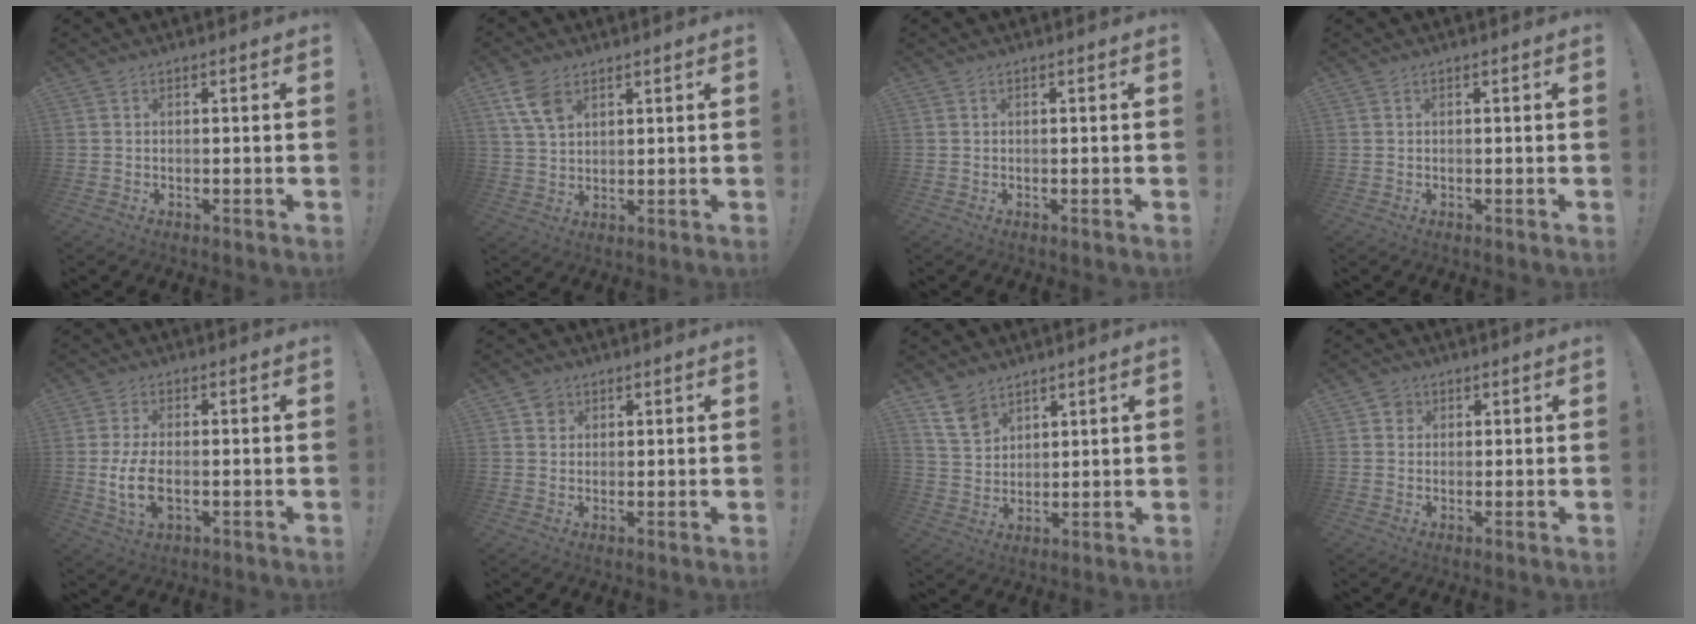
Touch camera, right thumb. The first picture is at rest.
{"total": 7.8, "force": [4.1, 4.5, 4.8], "torque": [-0.094, -0.013, 0.080]}
{"total": 0.0}
{"total": 0.0}
{"total": 8.7, "force": [-1.3, 4.4, 7.4], "torque": [-0.146, -0.014, -0.021]}
{"total": 3.0, "force": [1.5, 2.5, 0.4], "torque": [0.004, -0.007, 0.024]}
{"total": 8.8, "force": [6.3, 5.3, 3.1], "torque": [-0.057, -0.036, 0.125]}
{"total": 2.6, "force": [1.0, 2.3, 0.5], "torque": [-0.005, -0.001, 0.017]}